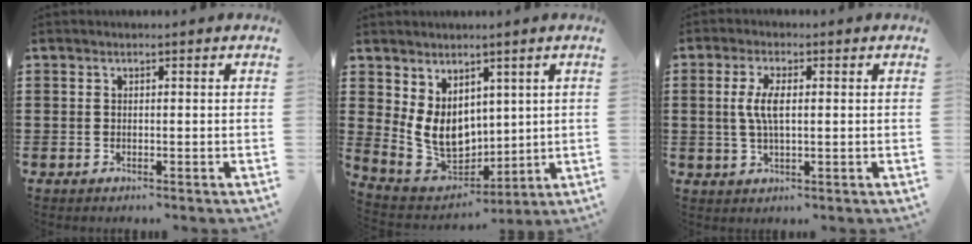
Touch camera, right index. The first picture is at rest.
{"total": 8.2, "force": [2.1, 6.4, 4.7], "torque": [-0.115, -0.013, 0.041]}
{"total": 4.9, "force": [0.6, 1.7, 4.6], "torque": [-0.097, 0.004, 0.005]}